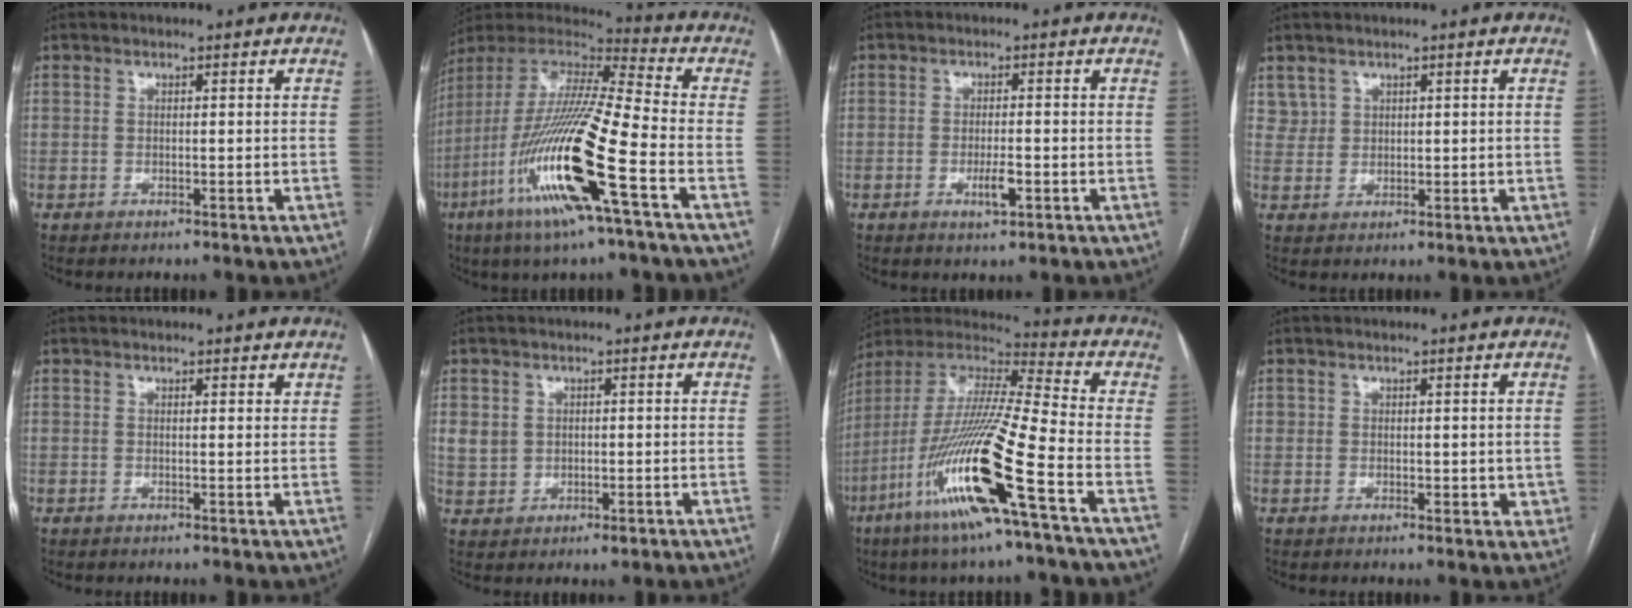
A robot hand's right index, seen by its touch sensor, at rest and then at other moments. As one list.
[{"total": 21.9, "force": [-8.3, 1.1, 20.3], "torque": [-0.439, -0.037, -0.164]}, {"total": 3.2, "force": [-1.1, 0.7, 2.9], "torque": [-0.054, -0.002, -0.017]}, {"total": 2.8, "force": [1.8, 2.2, 0.1], "torque": [0.008, 0.005, 0.034]}, {"total": 1.3, "force": [1.2, 0.3, 0.5], "torque": [-0.009, 0.001, 0.012]}, {"total": 5.0, "force": [0.8, 4.5, 2.0], "torque": [-0.041, 0.005, 0.027]}, {"total": 20.9, "force": [-8.9, 0.2, 18.9], "torque": [-0.416, -0.040, -0.181]}, {"total": 3.0, "force": [0.5, 2.4, 1.7], "torque": [-0.011, -0.001, 0.011]}]